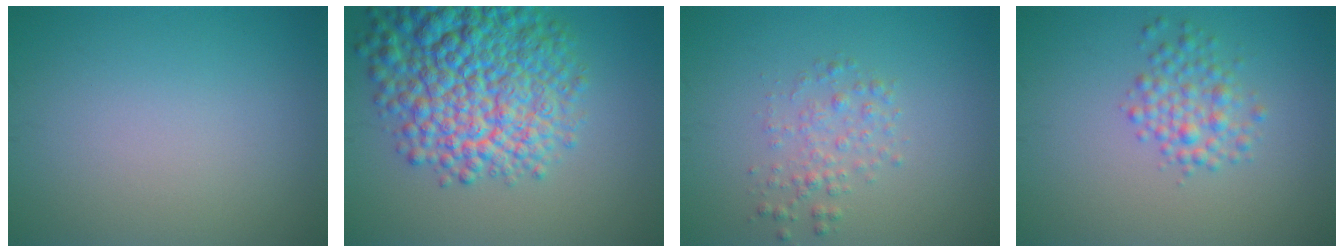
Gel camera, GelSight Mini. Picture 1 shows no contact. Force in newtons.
{"total": 11.7, "press": 11.7, "slide": 0.6}
{"total": 1.9, "press": 1.9, "slide": 0.0}
{"total": 2.7, "press": 2.7, "slide": 0.1}